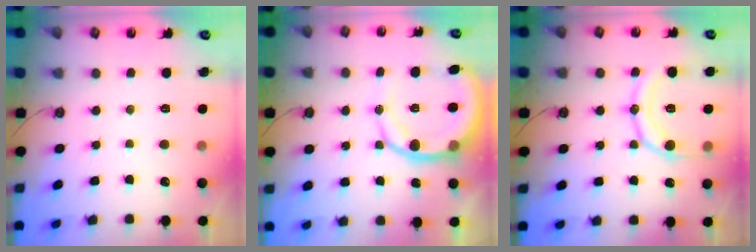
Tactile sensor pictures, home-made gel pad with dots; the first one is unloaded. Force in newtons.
{"total": 12.6, "press": 12.4, "slide": 2.6}
{"total": 13.9, "press": 13.9, "slide": 1.5}